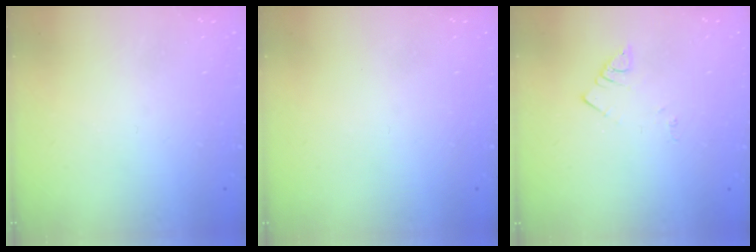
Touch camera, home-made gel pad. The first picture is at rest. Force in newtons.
{"total": 0.0}
{"total": 1.7, "press": 1.6, "slide": 0.3}